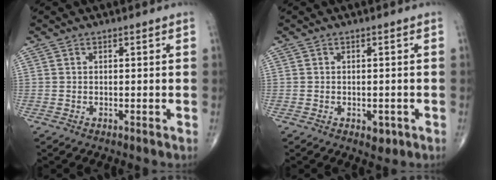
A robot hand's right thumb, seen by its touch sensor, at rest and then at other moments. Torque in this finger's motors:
{"motor_torque": [2.70, 2.30, 0.25, -0.40, -0.05]}